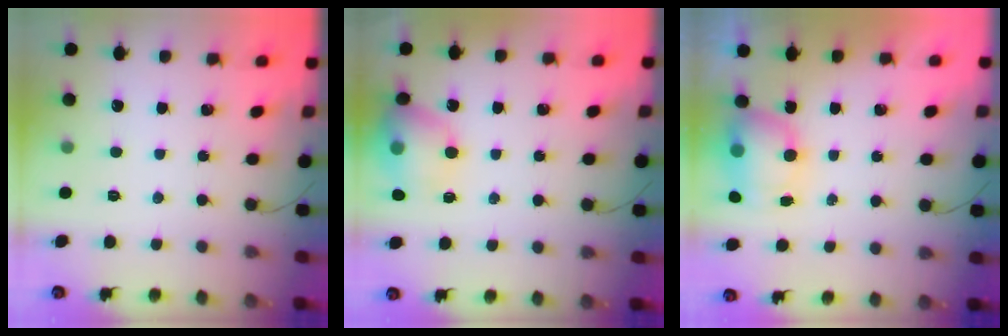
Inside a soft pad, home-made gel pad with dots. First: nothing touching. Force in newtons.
{"total": 15.6, "press": 15.4, "slide": 2.1}
{"total": 11.2, "press": 9.0, "slide": 6.7}